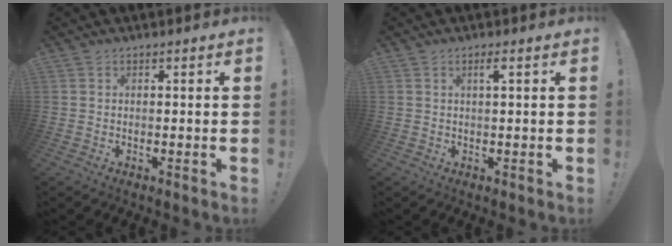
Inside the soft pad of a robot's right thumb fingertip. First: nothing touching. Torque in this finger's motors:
{"motor_torque": [-0.12, 0.23, 0.32, 0.24, -0.02]}